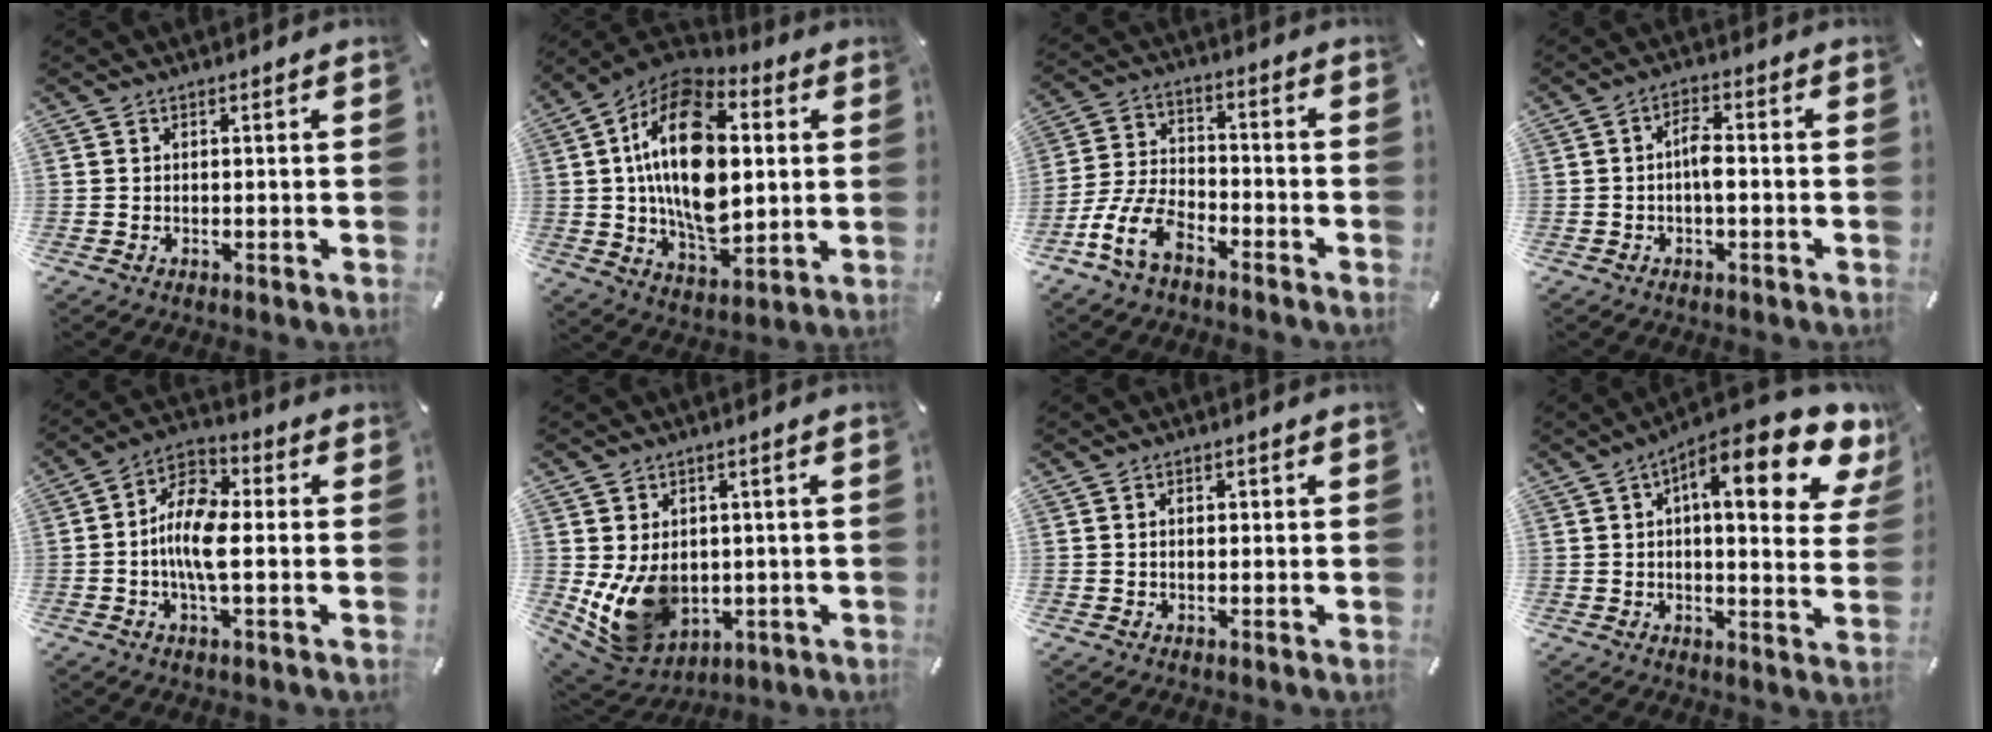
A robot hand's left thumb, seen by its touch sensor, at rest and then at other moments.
{"total": 21.7, "force": [3.0, 13.5, 16.8], "torque": [-0.333, -0.003, 0.042]}
{"total": 11.7, "force": [-7.7, 5.9, 6.5], "torque": [-0.147, 0.034, -0.149]}
{"total": 4.5, "force": [-0.8, 2.0, 4.0], "torque": [-0.079, 0.009, -0.017]}
{"total": 10.9, "force": [-1.4, 5.3, 9.4], "torque": [-0.192, 0.009, -0.024]}
{"total": 12.3, "force": [-1.2, 9.7, 7.5], "torque": [-0.157, -0.012, -0.016]}
{"total": 1.4, "force": [0.0, 0.9, 1.1], "torque": [-0.022, 0.004, -0.002]}
{"total": 16.6, "force": [8.2, 5.2, 13.4], "torque": [-0.194, -0.046, 0.125]}